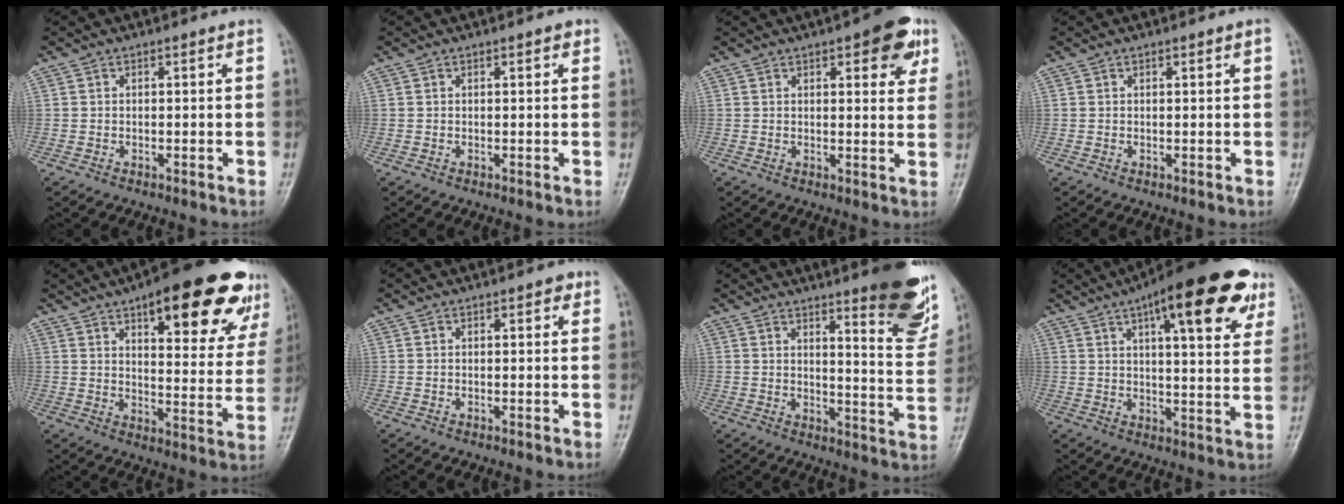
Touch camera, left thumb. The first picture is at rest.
{"total": 1.1, "force": [0.6, 0.4, 0.9], "torque": [-0.010, 0.001, 0.005]}
{"total": 8.7, "force": [4.4, 3.3, 6.8], "torque": [-0.058, -0.012, 0.048]}
{"total": 0.7, "force": [0.4, 0.1, 0.6], "torque": [-0.009, 0.001, 0.004]}
{"total": 23.8, "force": [13.6, 8.0, 17.8], "torque": [-0.195, -0.035, 0.182]}
{"total": 1.5, "force": [0.7, 0.8, 1.0], "torque": [-0.006, 0.000, 0.006]}
{"total": 15.7, "force": [10.1, 3.3, 11.6], "torque": [-0.116, -0.072, 0.130]}
{"total": 20.8, "force": [11.1, 6.2, 16.4], "torque": [-0.206, -0.017, 0.149]}